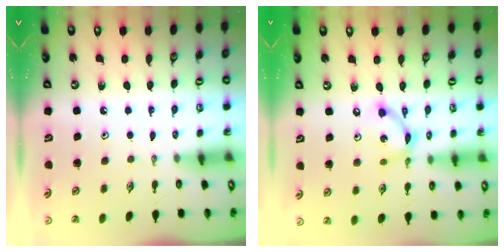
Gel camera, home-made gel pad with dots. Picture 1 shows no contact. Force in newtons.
{"total": 8.5, "press": 8.5, "slide": 0.4}